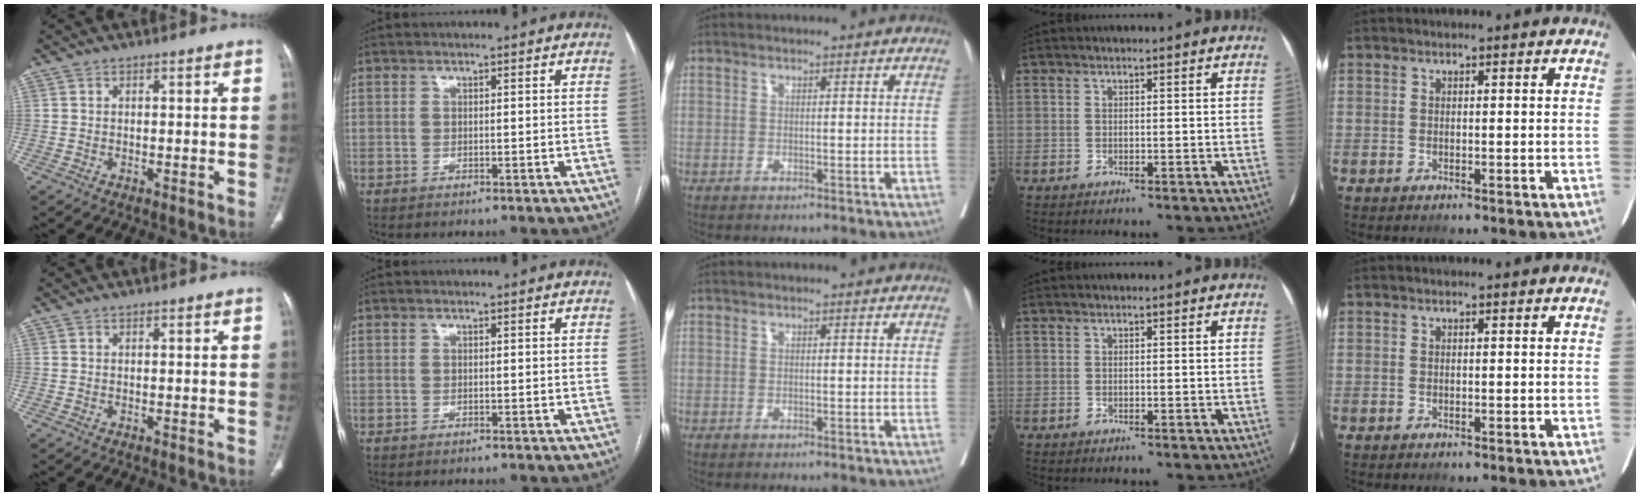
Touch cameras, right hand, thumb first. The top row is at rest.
{}